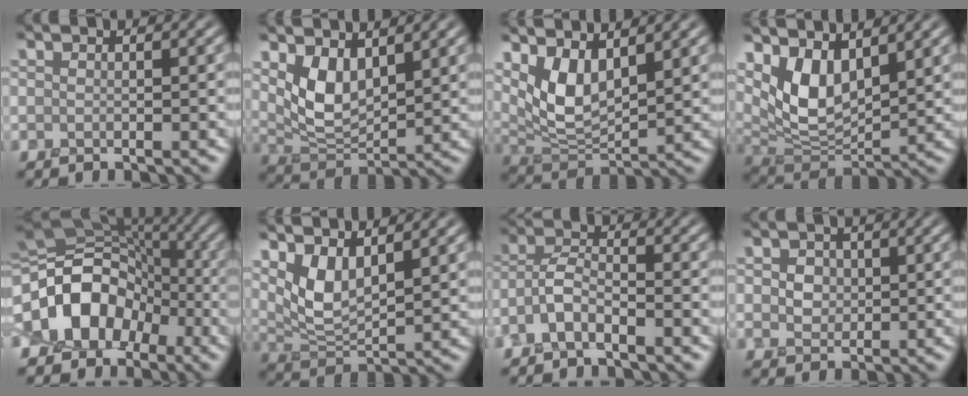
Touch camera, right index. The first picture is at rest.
{"total": 4.4, "force": [2.3, 2.1, 3.1], "torque": [-0.073, -0.014, 0.051]}
{"total": 5.7, "force": [3.0, 2.4, 4.2], "torque": [-0.090, -0.013, 0.064]}
{"total": 6.4, "force": [3.3, 2.9, 4.7], "torque": [-0.099, -0.011, 0.065]}
{"total": 11.8, "force": [-3.5, 8.5, 7.4], "torque": [-0.136, -0.005, -0.058]}
{"total": 4.5, "force": [2.7, 1.6, 3.3], "torque": [-0.077, -0.012, 0.060]}
{"total": 2.5, "force": [-1.8, 0.7, 1.5], "torque": [-0.035, 0.008, -0.040]}
{"total": 3.2, "force": [1.2, 2.5, 1.5], "torque": [-0.025, 0.011, 0.015]}